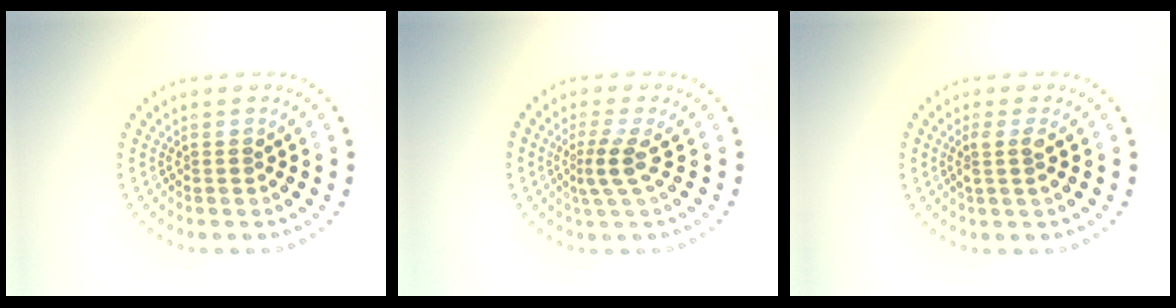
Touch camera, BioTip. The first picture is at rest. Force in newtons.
{"total": 2.5, "press": 1.8, "slide": 1.8}
{"total": 1.8, "press": 1.5, "slide": 1.1}